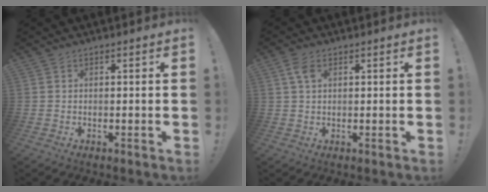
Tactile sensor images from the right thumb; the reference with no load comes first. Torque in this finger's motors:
{"motor_torque": [0.00, 1.02, 0.24, 0.22, -0.02]}